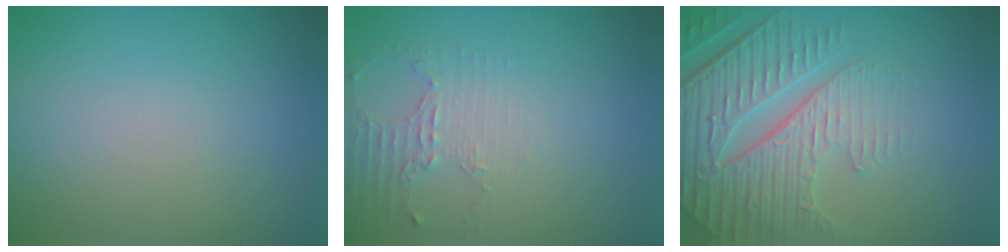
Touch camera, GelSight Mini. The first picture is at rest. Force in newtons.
{"total": 2.0, "press": 1.5, "slide": 1.4}
{"total": 6.8, "press": 5.2, "slide": 4.3}